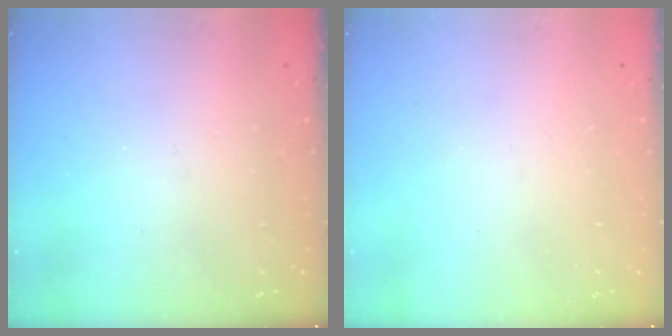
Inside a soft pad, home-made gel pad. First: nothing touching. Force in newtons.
{"total": 0.0}